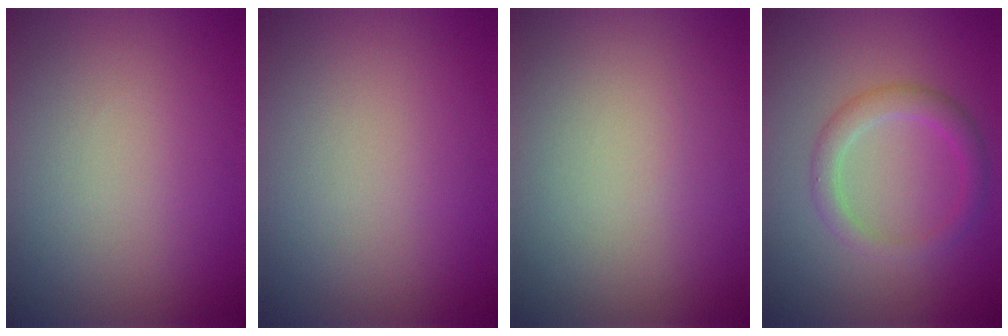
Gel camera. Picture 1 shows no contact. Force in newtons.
{"total": 0.0}
{"total": 0.0}
{"total": 2.6, "press": 2.6, "slide": 0.0}